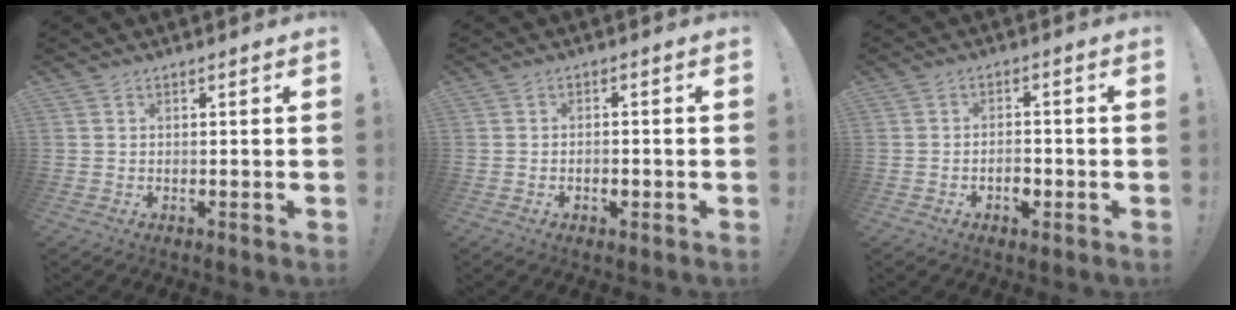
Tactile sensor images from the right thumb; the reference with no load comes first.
{"total": 1.7, "force": [-0.6, 1.1, 1.1], "torque": [-0.010, -0.003, -0.011]}
{"total": 3.5, "force": [-1.5, 2.4, 2.1], "torque": [-0.018, 0.000, -0.027]}